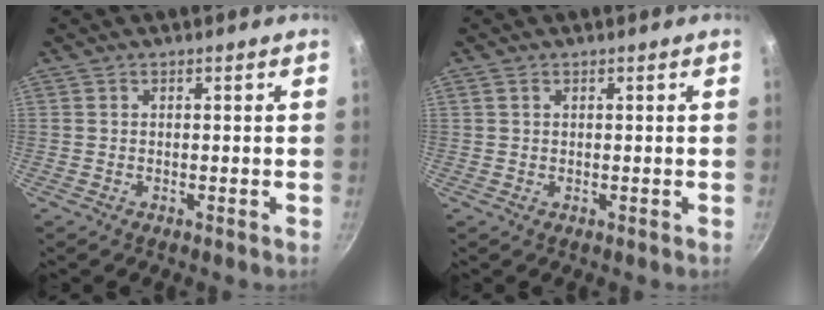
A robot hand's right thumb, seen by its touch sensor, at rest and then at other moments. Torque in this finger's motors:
{"motor_torque": [-0.33, 0.42, -0.38, 0.23, 0.06]}